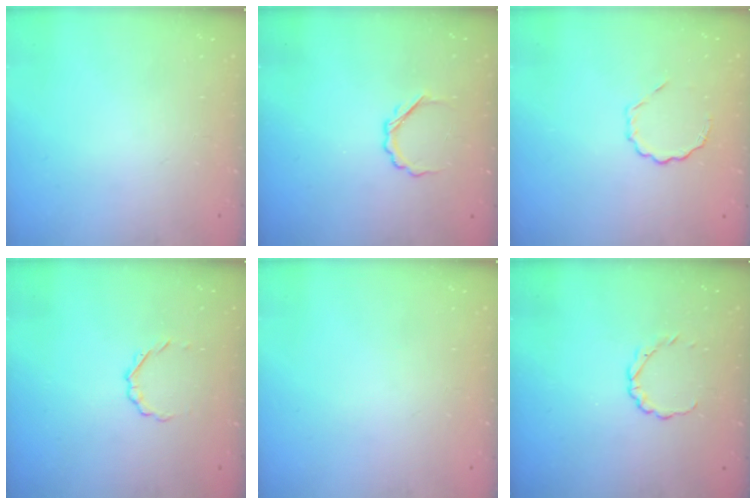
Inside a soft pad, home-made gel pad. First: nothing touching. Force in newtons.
{"total": 3.1, "press": 3.0, "slide": 0.7}
{"total": 3.8, "press": 3.6, "slide": 1.1}
{"total": 2.2, "press": 2.1, "slide": 0.7}
{"total": 0.0}
{"total": 2.4, "press": 2.2, "slide": 0.9}